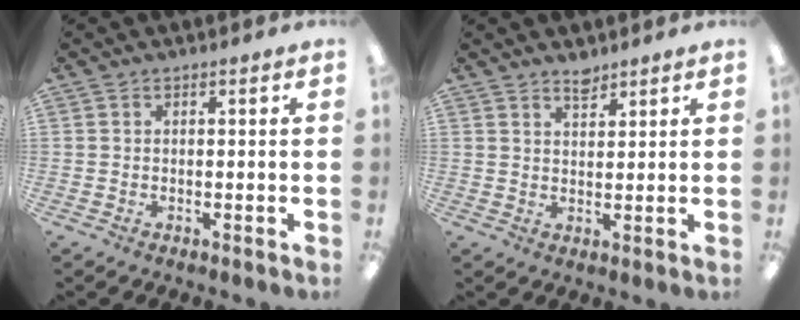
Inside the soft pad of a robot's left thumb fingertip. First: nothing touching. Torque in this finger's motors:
{"motor_torque": [-0.11, 0.12, -0.14, -0.20, 0.04]}